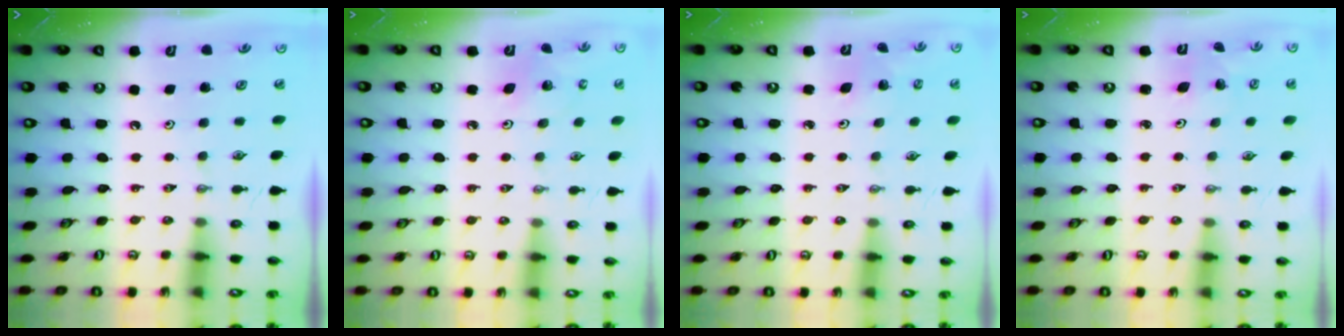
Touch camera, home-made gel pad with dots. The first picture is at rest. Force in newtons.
{"total": 2.8, "press": 2.8, "slide": 0.2}
{"total": 2.3, "press": 2.3, "slide": 0.2}
{"total": 2.5, "press": 2.5, "slide": 0.1}